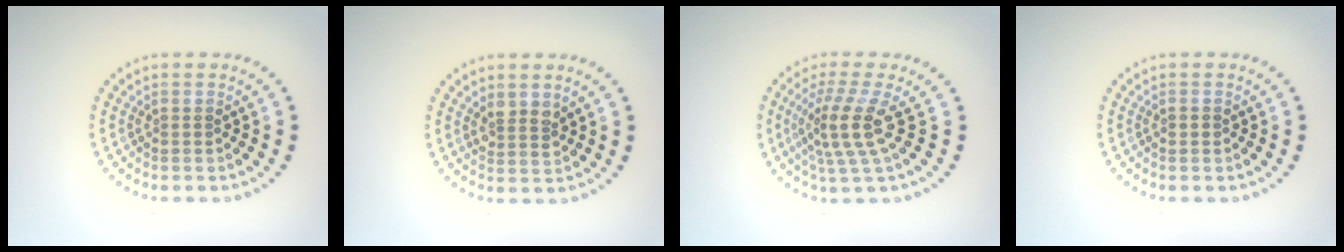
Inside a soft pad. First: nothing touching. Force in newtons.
{"total": 1.8, "press": 1.5, "slide": 1.1}
{"total": 3.9, "press": 3.0, "slide": 2.6}
{"total": 0.8, "press": 0.8, "slide": 0.1}